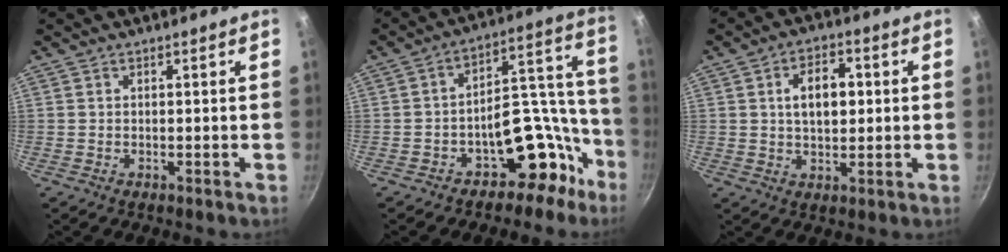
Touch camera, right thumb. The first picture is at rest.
{"total": 14.8, "force": [-7.9, 7.8, 9.8], "torque": [-0.080, 0.115, -0.116]}
{"total": 8.1, "force": [1.4, 4.8, 6.3], "torque": [-0.081, 0.005, 0.021]}